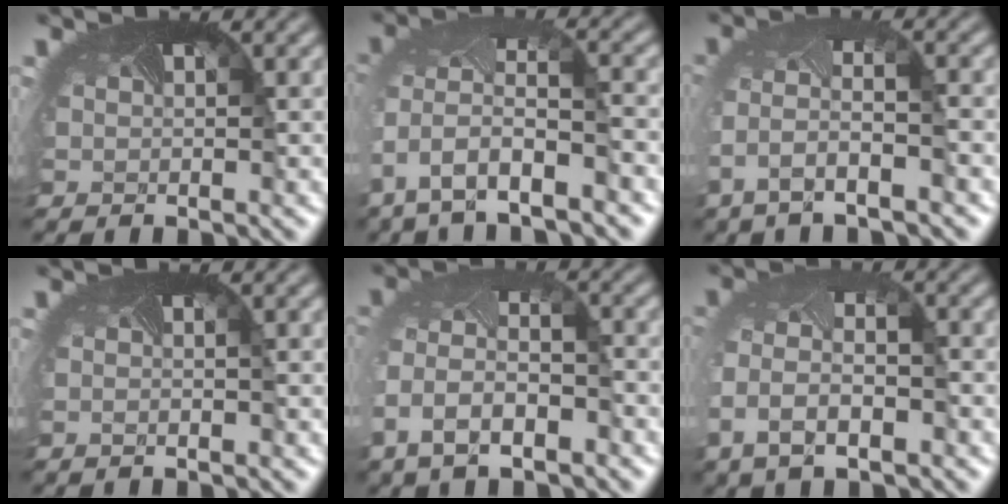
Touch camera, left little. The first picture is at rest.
{"total": 7.6, "force": [-4.1, 3.2, 5.5], "torque": [-0.153, -0.032, -0.056]}
{"total": 3.8, "force": [-2.3, 1.0, 2.9], "torque": [-0.094, -0.010, -0.045]}
{"total": 0.8, "force": [-0.7, -0.1, 0.4], "torque": [-0.010, -0.006, -0.008]}
{"total": 5.9, "force": [-2.8, 3.5, 3.9], "torque": [-0.107, -0.021, -0.045]}
{"total": 5.2, "force": [-2.2, 2.9, 3.7], "torque": [-0.104, -0.016, -0.039]}